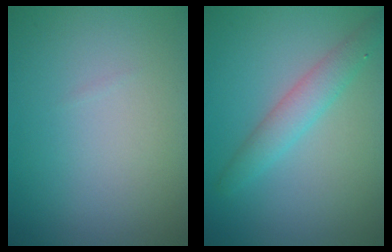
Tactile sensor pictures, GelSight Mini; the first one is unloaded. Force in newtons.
{"total": 2.8, "press": 2.8, "slide": 0.1}